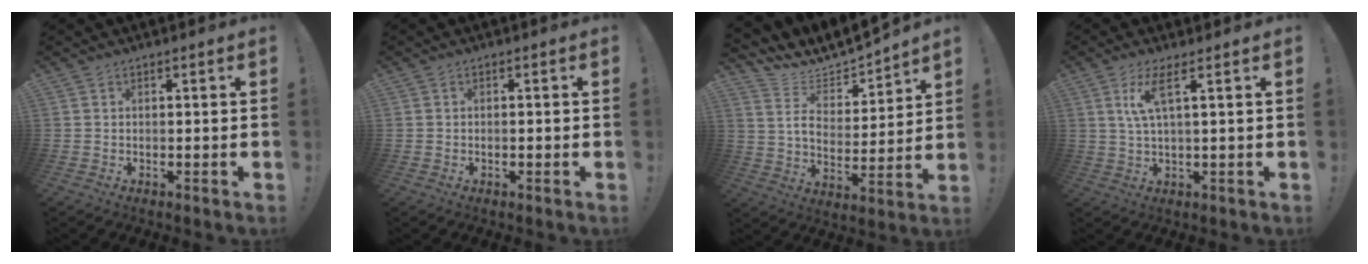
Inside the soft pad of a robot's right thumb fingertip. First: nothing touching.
{"total": 1.0, "force": [-0.9, 0.2, 0.5], "torque": [-0.010, 0.003, -0.015]}
{"total": 9.5, "force": [8.1, 3.4, 3.6], "torque": [-0.084, -0.074, 0.148]}
{"total": 6.5, "force": [2.6, 1.0, 5.8], "torque": [-0.105, -0.004, 0.041]}